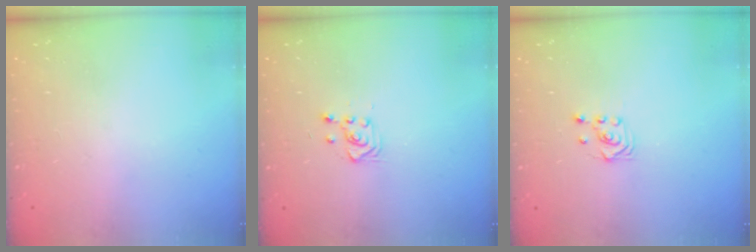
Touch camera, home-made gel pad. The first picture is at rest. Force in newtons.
{"total": 2.8, "press": 2.7, "slide": 0.7}
{"total": 2.9, "press": 2.6, "slide": 1.4}